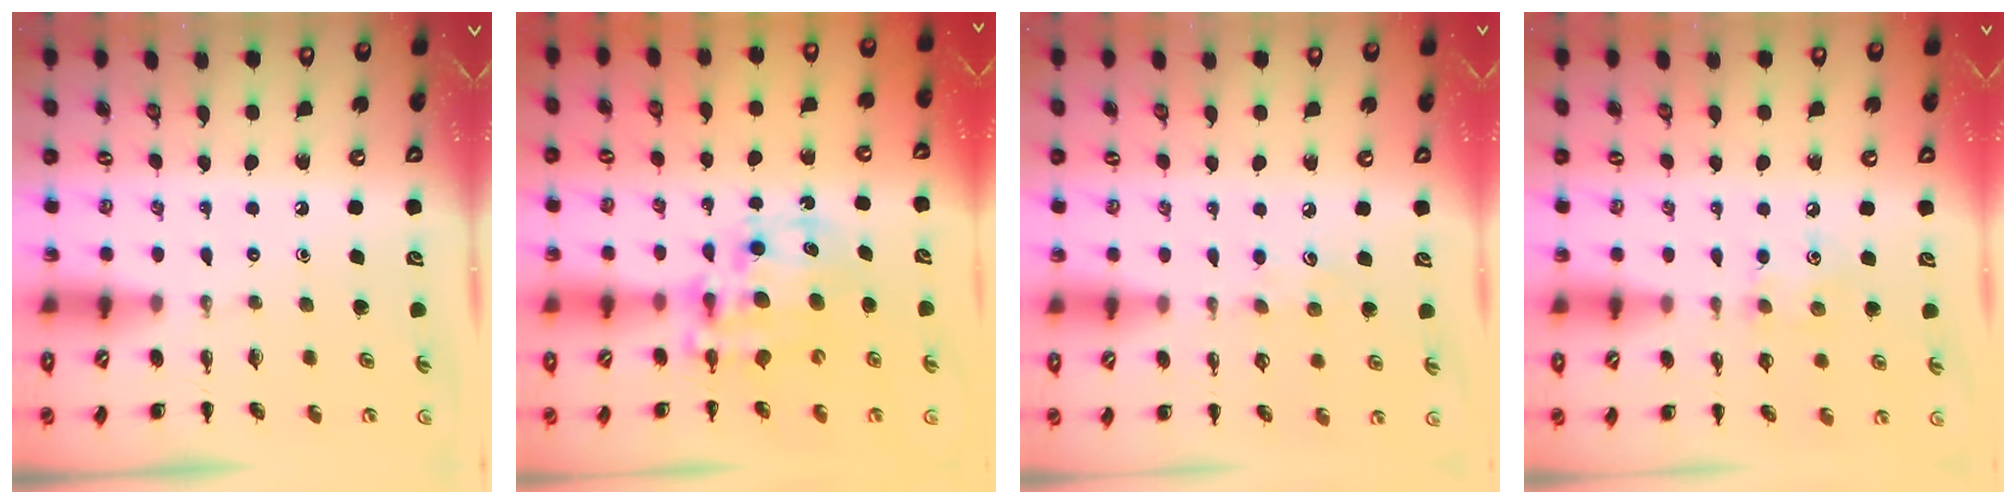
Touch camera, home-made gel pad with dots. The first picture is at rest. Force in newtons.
{"total": 11.9, "press": 11.6, "slide": 2.7}
{"total": 4.8, "press": 4.6, "slide": 1.4}
{"total": 7.2, "press": 7.1, "slide": 1.2}